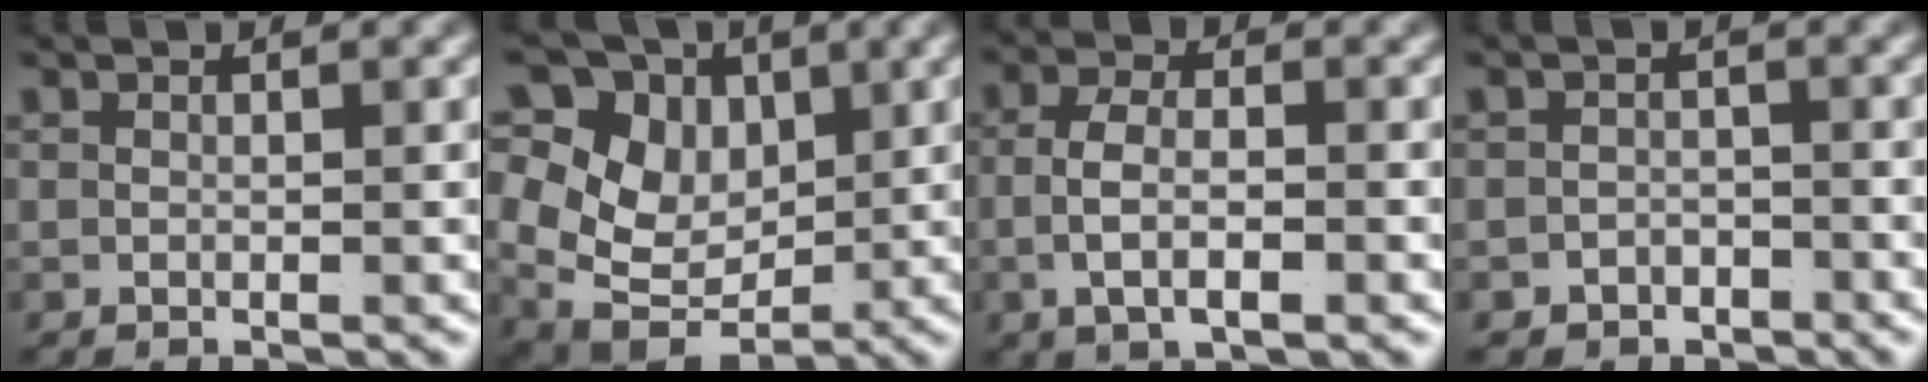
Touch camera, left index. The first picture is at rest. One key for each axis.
{"total": 12.9, "fx": 0.1, "fy": 10.5, "fz": 7.5, "tx": -0.153, "ty": -0.043, "tz": 0.013}
{"total": 4.0, "fx": -1.0, "fy": 1.9, "fz": 3.4, "tx": -0.069, "ty": -0.008, "tz": -0.012}
{"total": 2.7, "fx": -2.3, "fy": 1.4, "fz": -0.3, "tx": 0.013, "ty": -0.014, "tz": -0.036}